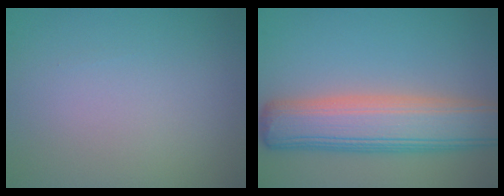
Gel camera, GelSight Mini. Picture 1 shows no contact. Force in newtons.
{"total": 8.6, "press": 8.6, "slide": 0.7}